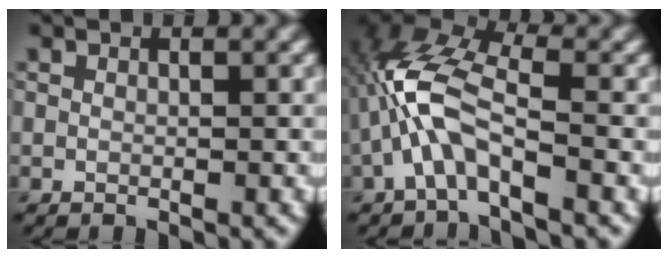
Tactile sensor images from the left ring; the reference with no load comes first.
{"total": 5.8, "force": [-1.6, 2.2, 5.2], "torque": [-0.124, 0.018, -0.035]}